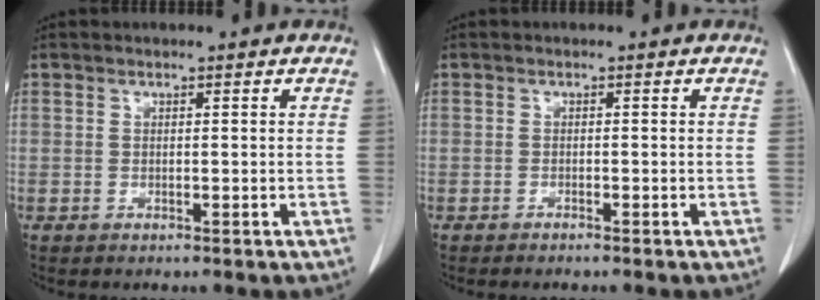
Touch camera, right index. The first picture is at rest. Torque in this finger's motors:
{"motor_torque": [0.02, -0.05, 0.03, 0.01]}